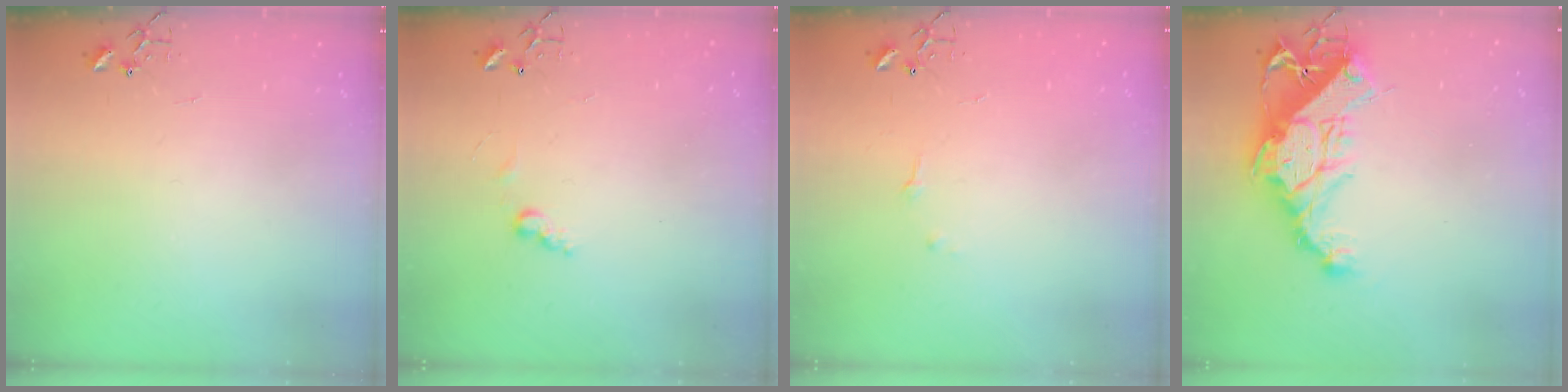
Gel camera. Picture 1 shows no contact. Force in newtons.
{"total": 6.5, "press": 6.5, "slide": 0.1}
{"total": 4.8, "press": 4.8, "slide": 0.7}
{"total": 17.8, "press": 17.8, "slide": 1.8}